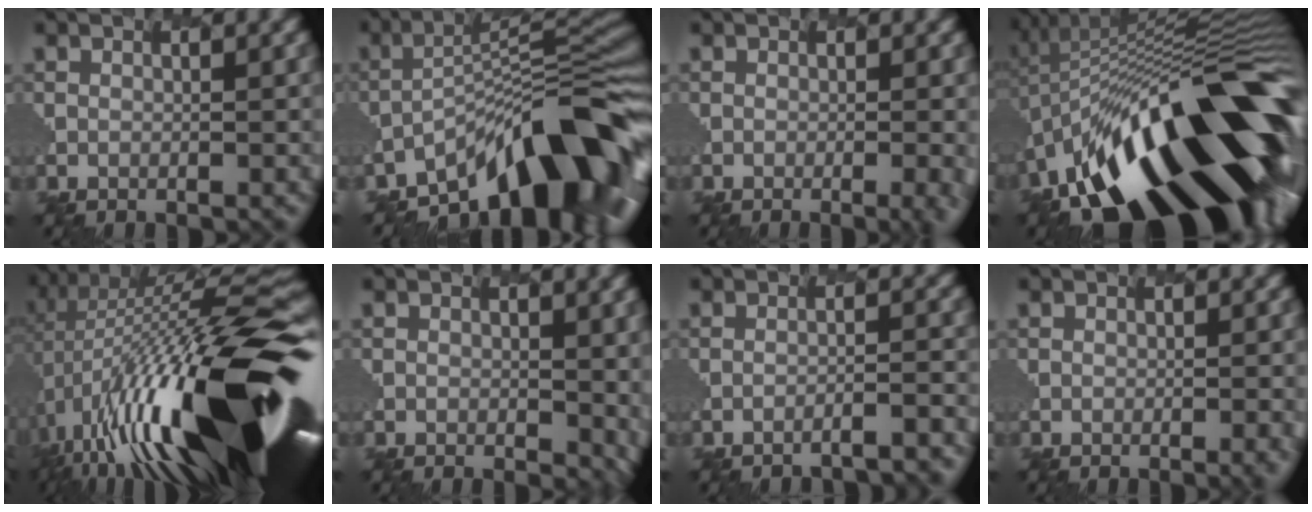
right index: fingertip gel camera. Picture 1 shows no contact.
{"total": 12.1, "force": [-8.1, 3.5, 8.3], "torque": [-0.122, 0.003, -0.141]}
{"total": 4.0, "force": [-1.4, 1.3, 3.5], "torque": [-0.038, -0.001, -0.010]}
{"total": 17.9, "force": [-5.7, 8.6, 14.7], "torque": [-0.236, -0.014, -0.103]}
{"total": 20.1, "force": [-1.8, 7.3, 18.6], "torque": [-0.306, -0.015, -0.035]}
{"total": 3.7, "force": [-0.1, 2.0, 3.0], "torque": [-0.043, -0.015, 0.008]}
{"total": 2.9, "force": [-2.6, 0.1, 1.2], "torque": [-0.024, 0.006, -0.040]}
{"total": 2.3, "force": [-0.7, 0.7, 2.1], "torque": [-0.022, 0.003, -0.004]}